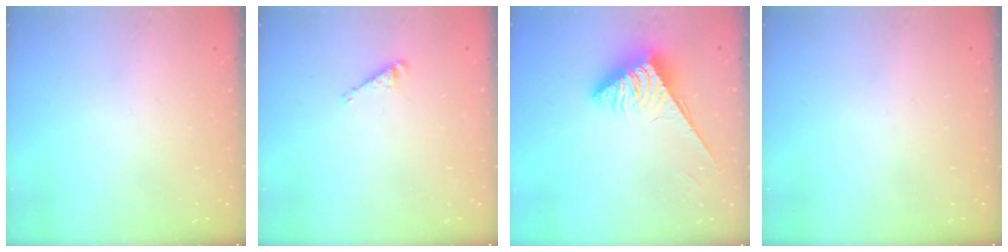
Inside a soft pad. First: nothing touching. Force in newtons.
{"total": 3.0, "press": 3.0, "slide": 0.4}
{"total": 3.7, "press": 3.6, "slide": 0.6}
{"total": 0.0}